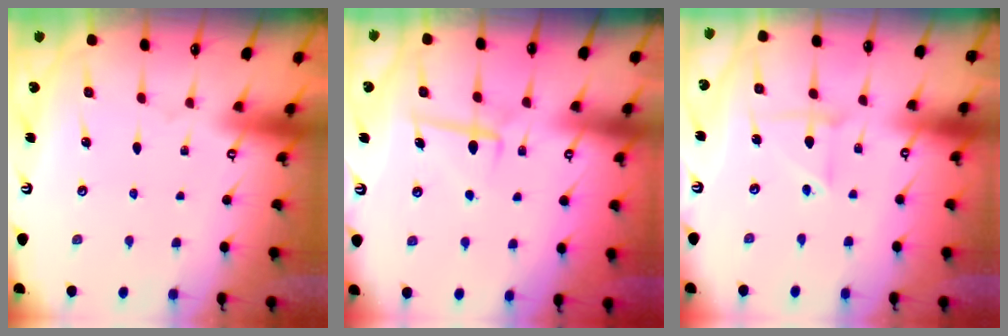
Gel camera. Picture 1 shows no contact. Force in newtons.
{"total": 6.7, "press": 6.6, "slide": 1.2}
{"total": 3.8, "press": 3.7, "slide": 0.4}